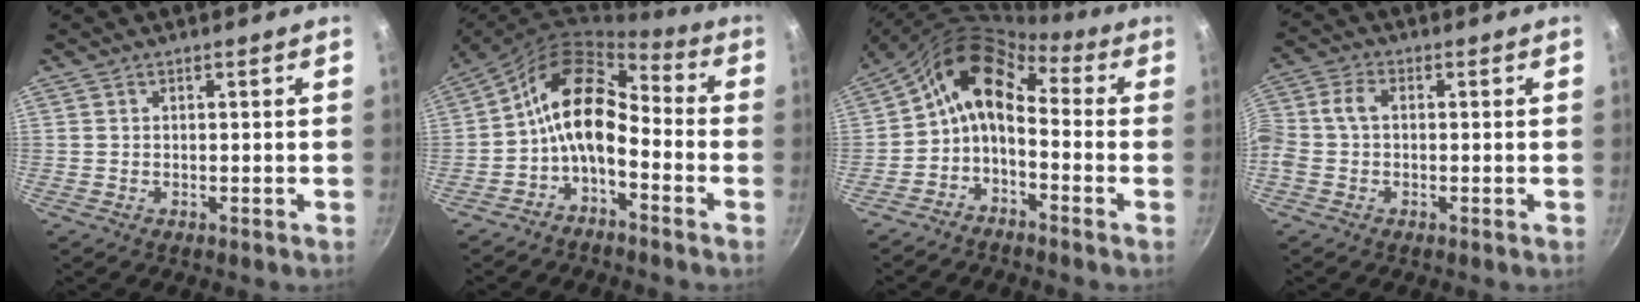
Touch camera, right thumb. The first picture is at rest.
{"total": 12.3, "force": [-3.1, 7.4, 9.3], "torque": [-0.153, 0.066, -0.077]}
{"total": 11.9, "force": [-1.0, 7.8, 9.0], "torque": [-0.162, 0.055, -0.040]}
{"total": 6.1, "force": [-0.3, 4.2, 4.4], "torque": [-0.104, 0.021, -0.020]}